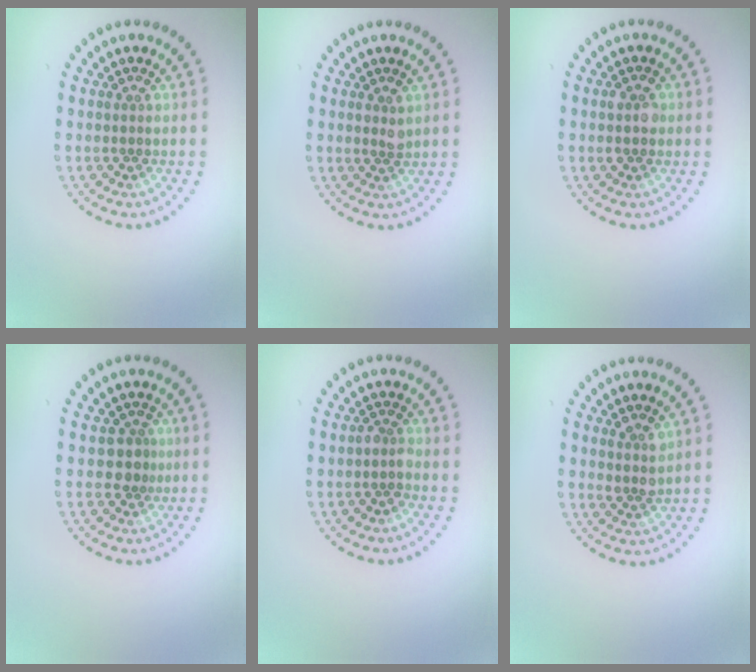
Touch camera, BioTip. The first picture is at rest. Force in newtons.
{"total": 1.2, "press": 1.1, "slide": 0.4}
{"total": 2.3, "press": 2.3, "slide": 0.2}
{"total": 2.1, "press": 1.7, "slide": 1.2}
{"total": 1.4, "press": 1.2, "slide": 0.8}
{"total": 1.6, "press": 1.4, "slide": 0.8}